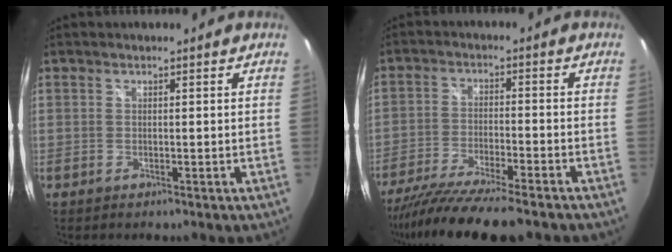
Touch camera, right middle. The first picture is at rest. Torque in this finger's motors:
{"motor_torque": [1.07, -1.07, 0.24, 0.09]}